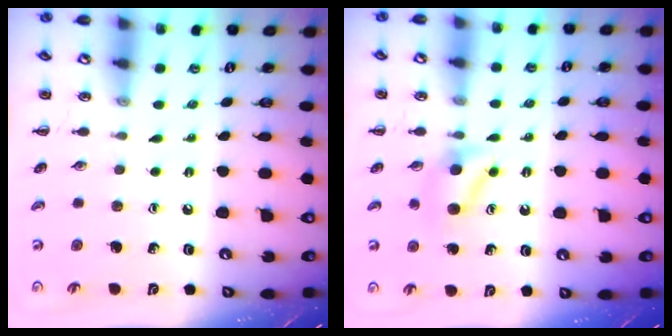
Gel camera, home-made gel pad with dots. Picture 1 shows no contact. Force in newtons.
{"total": 4.8, "press": 4.6, "slide": 1.4}